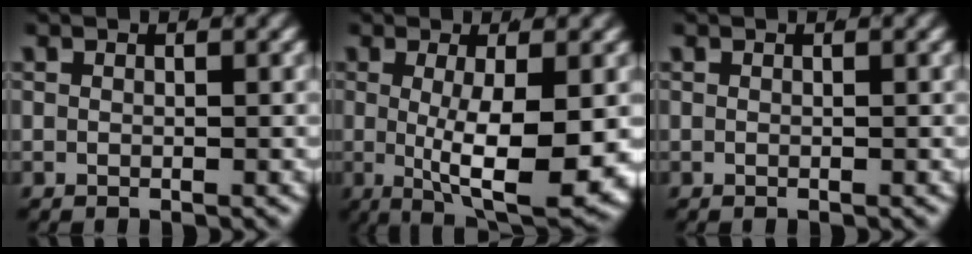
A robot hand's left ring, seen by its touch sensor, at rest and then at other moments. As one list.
[{"total": 9.0, "force": [-1.1, 2.4, 8.7], "torque": [-0.129, -0.028, 0.000]}, {"total": 0.0}]